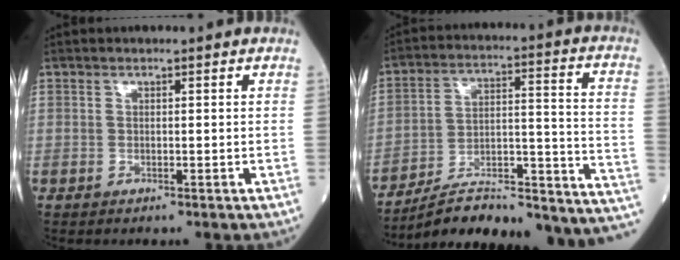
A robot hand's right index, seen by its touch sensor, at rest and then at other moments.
{"total": 22.9, "force": [-18.4, 4.8, 12.7], "torque": [-0.125, 0.048, -0.264]}